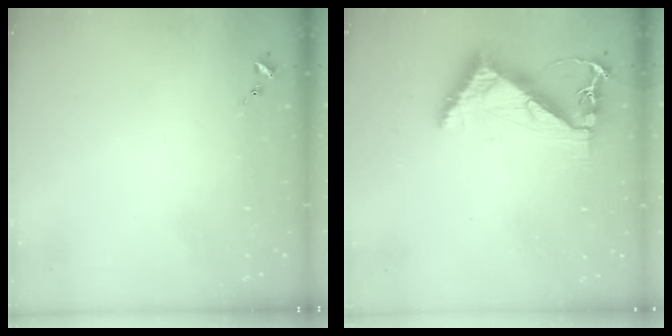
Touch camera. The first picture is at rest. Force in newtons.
{"total": 6.8, "press": 6.8, "slide": 0.9}